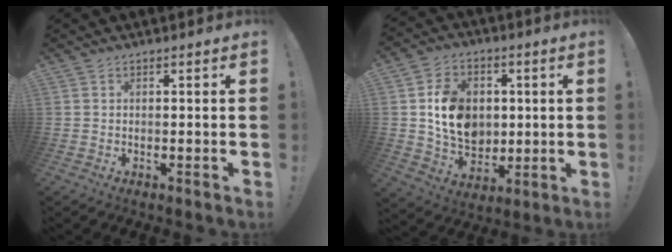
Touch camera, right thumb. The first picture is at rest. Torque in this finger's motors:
{"motor_torque": [2.41, 1.90, 0.31, -2.46, 0.02]}